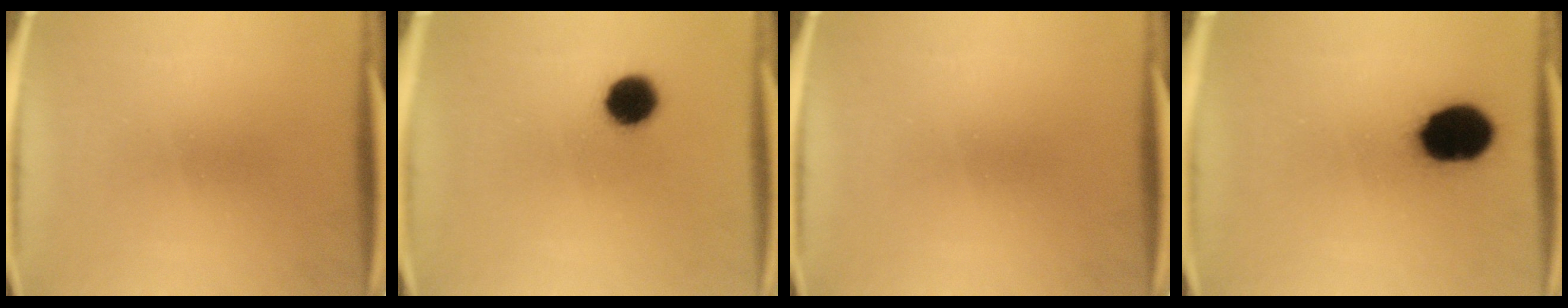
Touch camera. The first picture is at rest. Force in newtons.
{"total": 6.9}
{"total": 0.0}
{"total": 14.2}